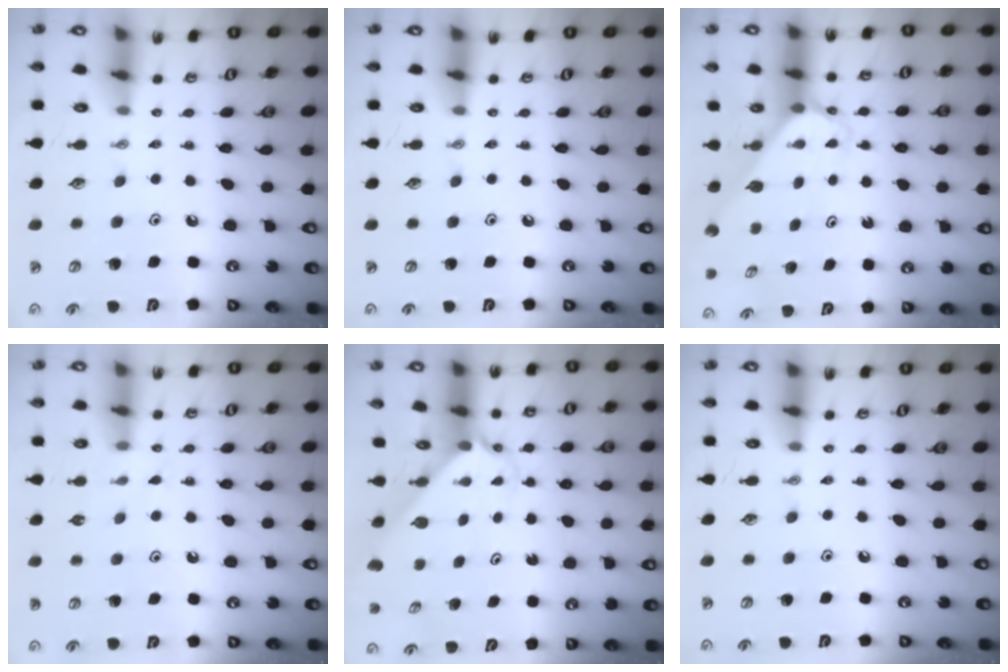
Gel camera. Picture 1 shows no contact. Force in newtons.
{"total": 0.0}
{"total": 2.6, "press": 2.6, "slide": 0.2}
{"total": 6.3, "press": 6.3, "slide": 0.7}
{"total": 2.3, "press": 2.3, "slide": 0.2}
{"total": 0.0}